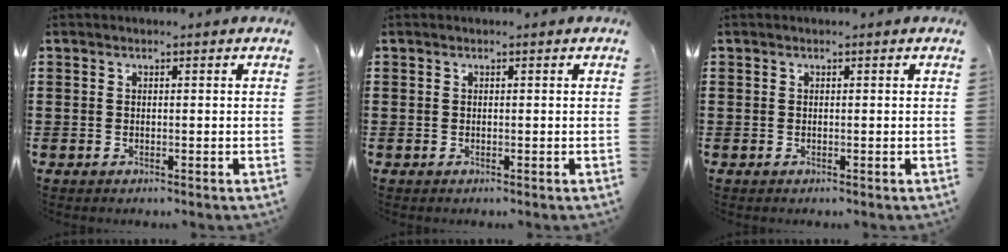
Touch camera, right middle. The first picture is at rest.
{"total": 0.0}
{"total": 0.0}